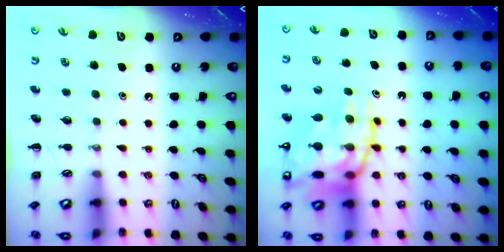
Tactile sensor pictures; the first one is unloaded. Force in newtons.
{"total": 21.6, "press": 21.2, "slide": 3.9}